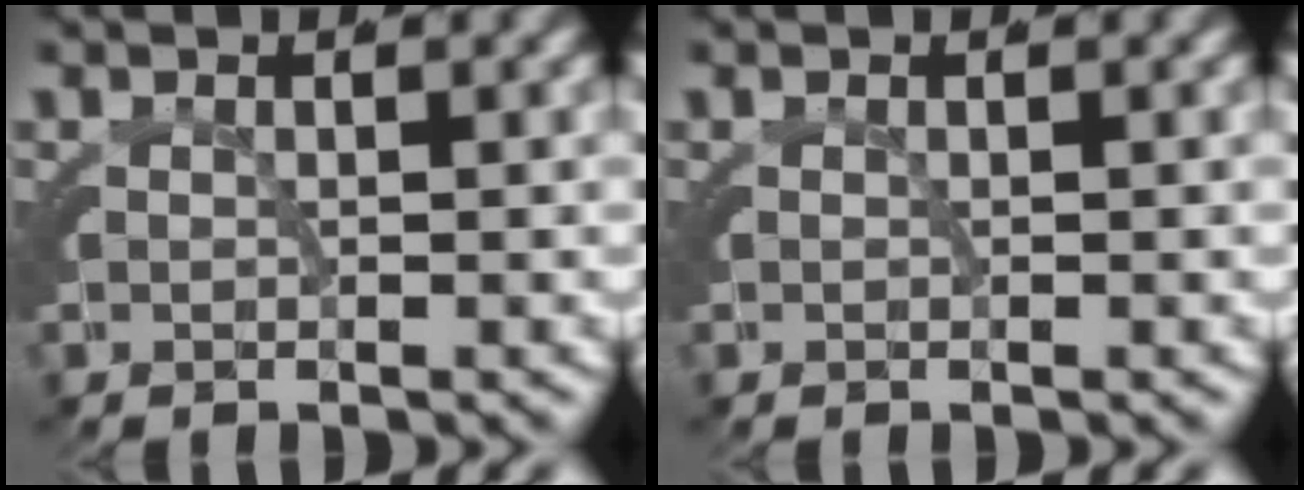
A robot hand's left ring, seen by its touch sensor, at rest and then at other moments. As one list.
[{"total": 0.0}]